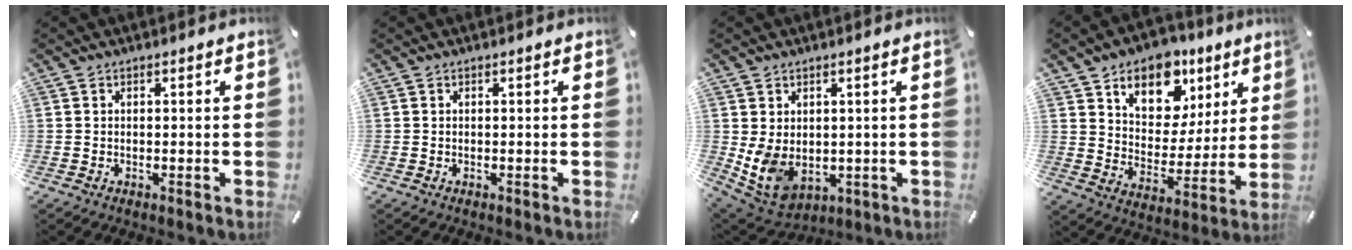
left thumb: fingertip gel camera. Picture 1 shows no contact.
{"total": 0.0}
{"total": 8.2, "force": [-0.1, 6.8, 4.5], "torque": [-0.113, -0.010, 0.003]}
{"total": 12.4, "force": [7.6, 8.8, 4.4], "torque": [-0.060, -0.054, 0.136]}